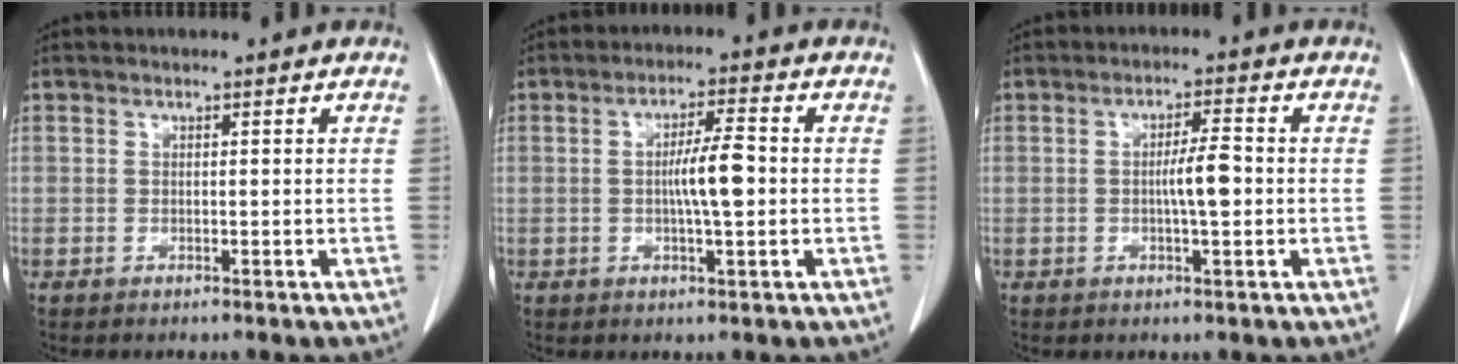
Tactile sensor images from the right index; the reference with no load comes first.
{"total": 5.9, "force": [-0.4, 0.5, 5.9], "torque": [-0.105, 0.004, -0.009]}
{"total": 4.5, "force": [-0.5, 0.4, 4.4], "torque": [-0.076, 0.002, -0.008]}